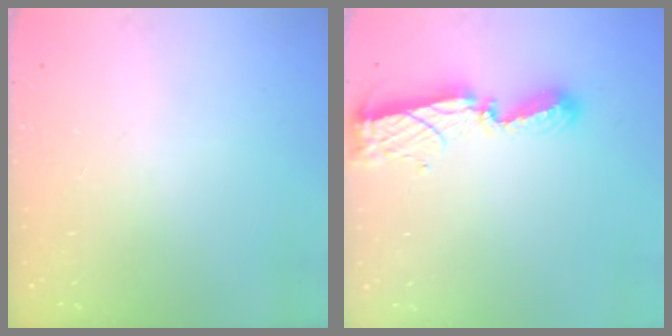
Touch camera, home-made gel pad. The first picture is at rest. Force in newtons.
{"total": 8.3, "press": 8.3, "slide": 0.4}